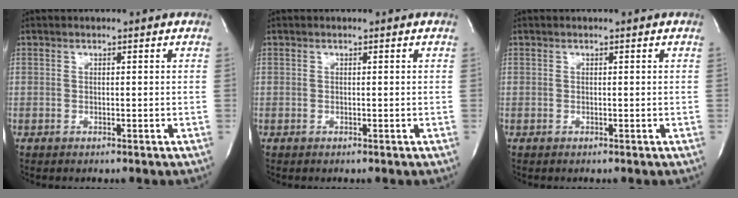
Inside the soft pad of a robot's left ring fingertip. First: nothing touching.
{"total": 0.0}
{"total": 0.0}